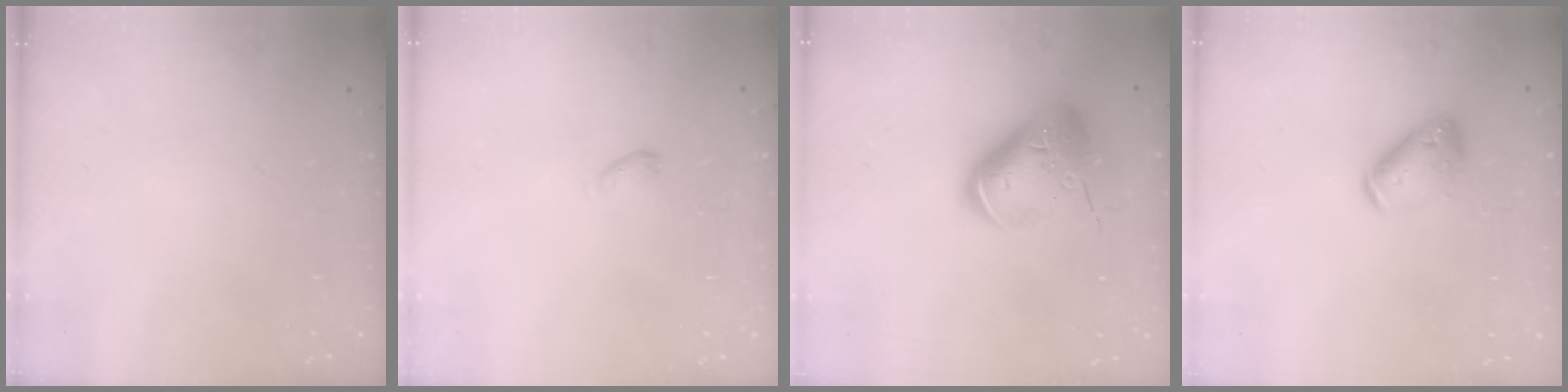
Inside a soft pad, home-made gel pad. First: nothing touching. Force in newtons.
{"total": 2.8, "press": 2.7, "slide": 0.5}
{"total": 17.6, "press": 17.4, "slide": 2.7}
{"total": 10.3, "press": 10.2, "slide": 1.5}